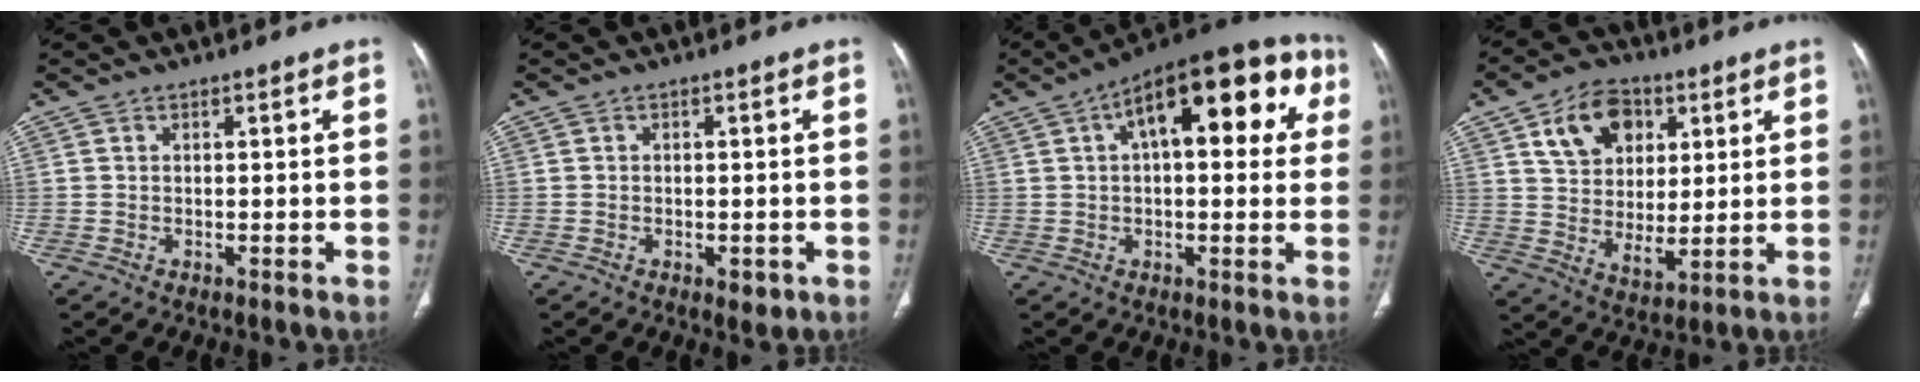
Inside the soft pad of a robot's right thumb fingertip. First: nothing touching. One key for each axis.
{"total": 2.3, "fx": -0.9, "fy": 1.3, "fz": 1.6, "tx": -0.012, "ty": 0.000, "tz": -0.007}
{"total": 20.7, "fx": 6.5, "fy": 9.3, "fz": 17.3, "tx": -0.212, "ty": 0.036, "tz": 0.084}
{"total": 13.1, "fx": 5.3, "fy": 9.0, "fz": 7.9, "tx": -0.097, "ty": -0.020, "tz": 0.097}